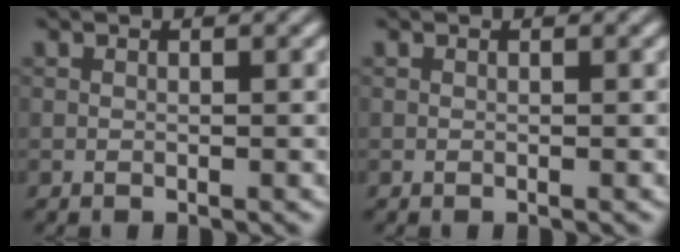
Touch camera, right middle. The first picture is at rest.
{"total": 0.0}